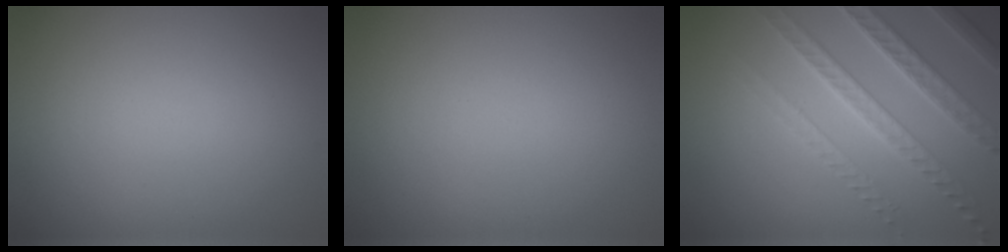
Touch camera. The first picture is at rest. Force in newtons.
{"total": 0.0}
{"total": 4.2, "press": 4.1, "slide": 0.9}